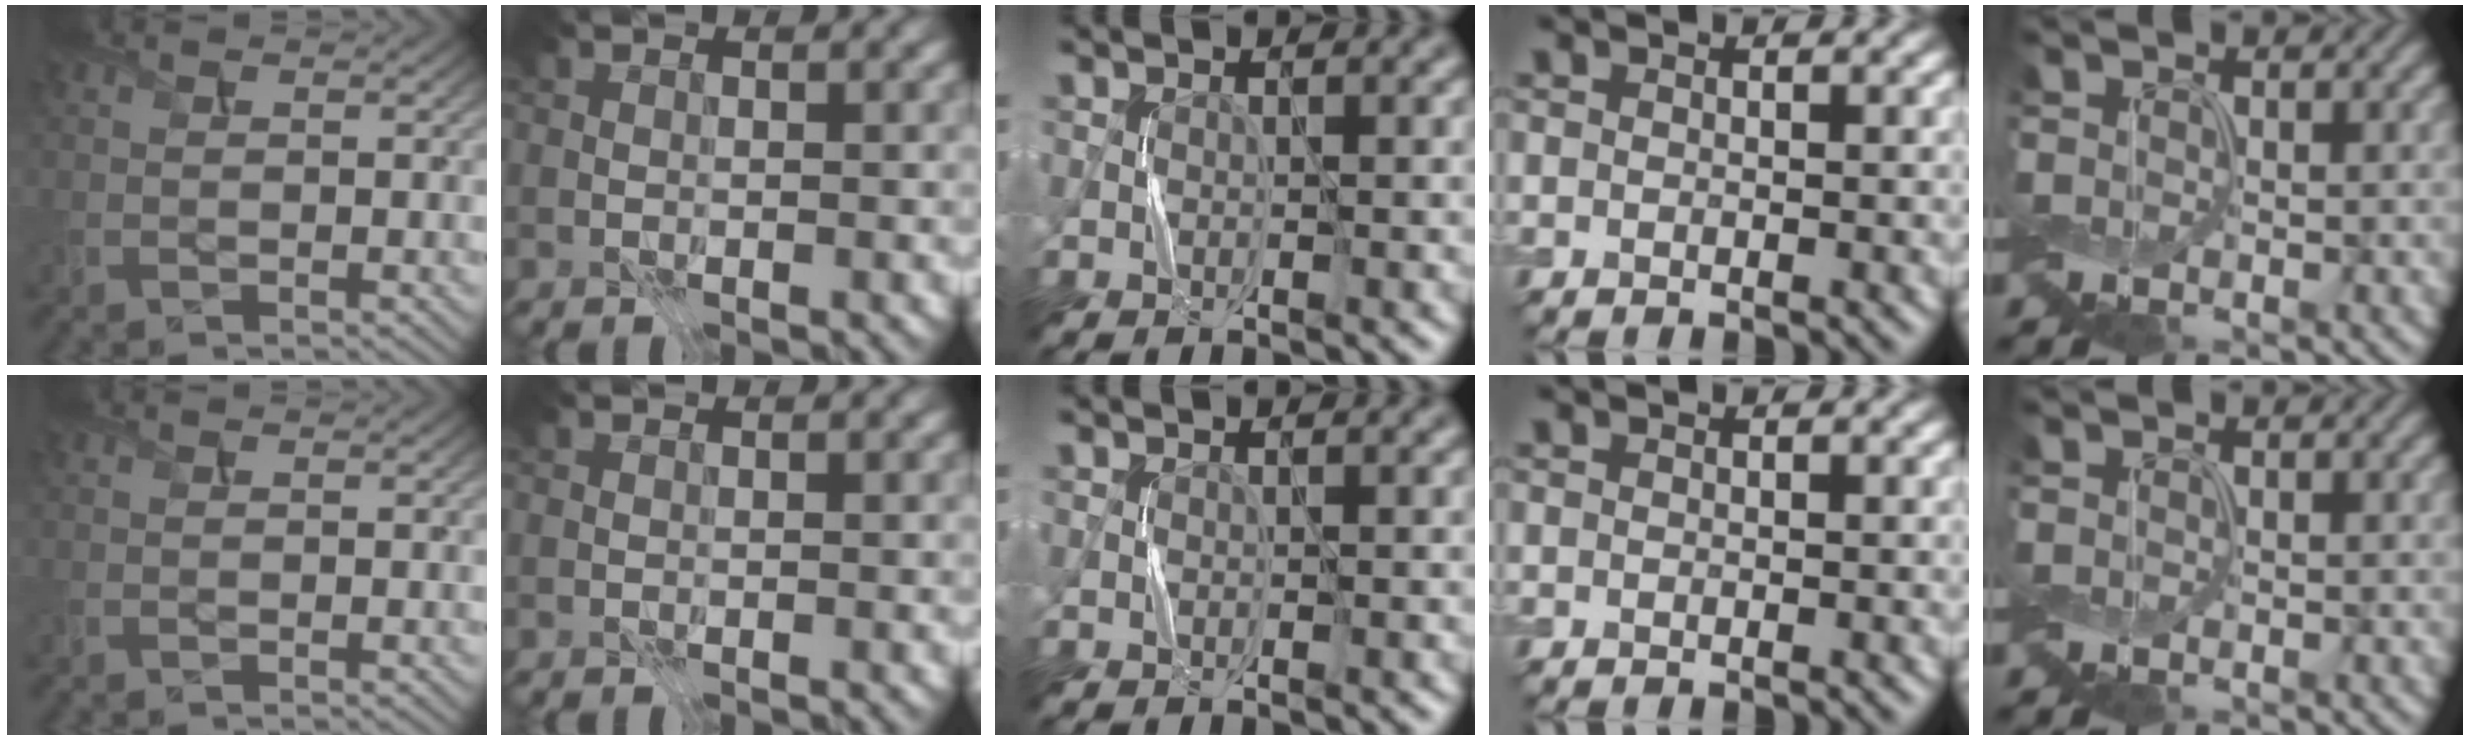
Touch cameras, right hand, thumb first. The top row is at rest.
{}